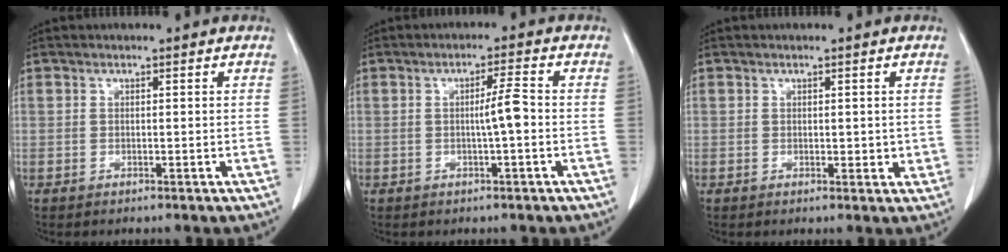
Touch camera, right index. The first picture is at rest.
{"total": 3.7, "force": [-0.4, -0.1, 3.6], "torque": [-0.060, 0.002, -0.007]}
{"total": 1.9, "force": [0.3, 1.3, 1.3], "torque": [-0.011, -0.003, 0.007]}